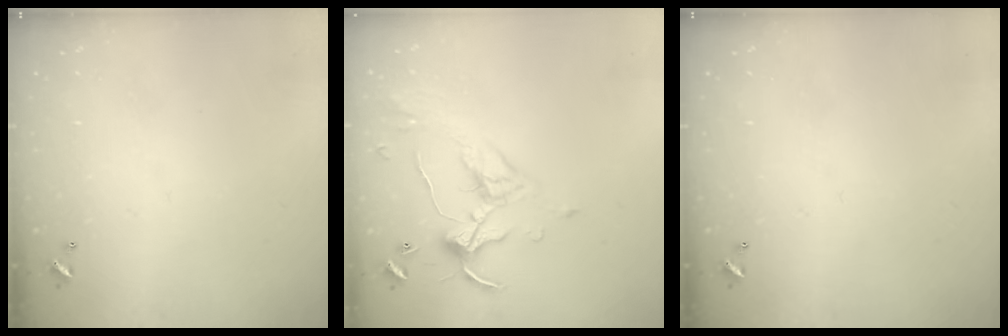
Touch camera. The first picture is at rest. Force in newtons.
{"total": 1.7, "press": 1.5, "slide": 0.8}
{"total": 0.0}